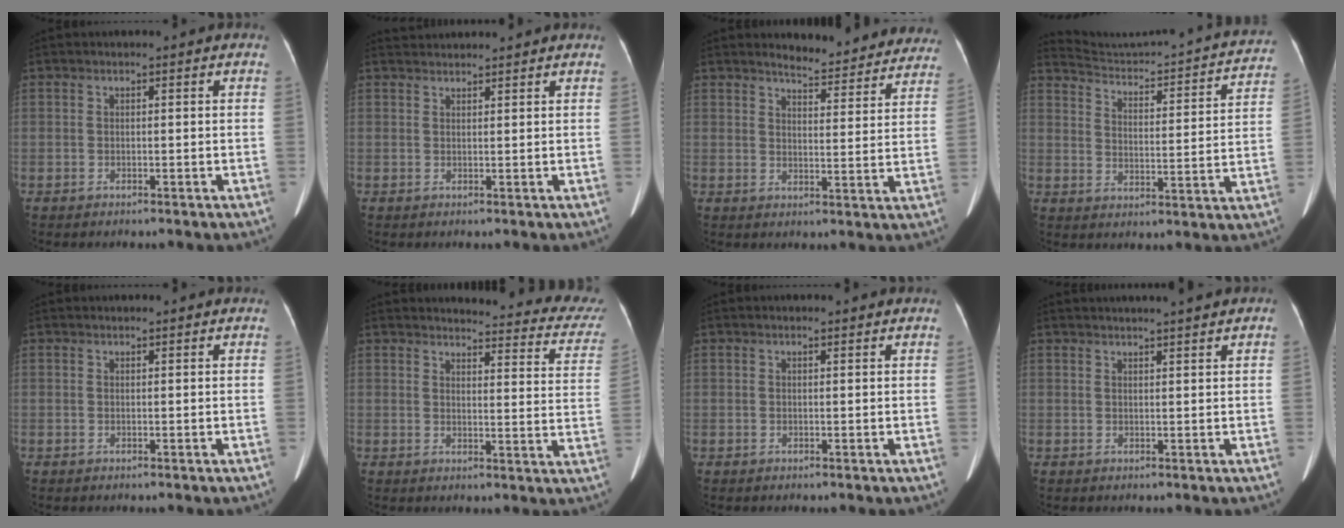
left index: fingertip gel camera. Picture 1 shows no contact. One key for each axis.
{"total": 2.7, "fx": 2.7, "fy": 0.3, "fz": 0.0, "tx": -0.006, "ty": 0.030, "tz": 0.048}
{"total": 13.9, "fx": 13.3, "fy": 2.7, "fz": 3.2, "tx": -0.017, "ty": -0.035, "tz": 0.139}
{"total": 20.5, "fx": 19.5, "fy": 1.9, "fz": 6.0, "tx": -0.085, "ty": -0.038, "tz": 0.249}
{"total": 1.4, "fx": 1.3, "fy": 0.2, "fz": 0.1, "tx": -0.012, "ty": 0.017, "tz": 0.016}
{"total": 19.8, "fx": 18.9, "fy": 3.5, "fz": 4.7, "tx": -0.027, "ty": -0.084, "tz": 0.180}
{"total": 1.2, "fx": 1.2, "fy": 0.1, "fz": 0.3, "tx": -0.015, "ty": 0.008, "tz": 0.014}
{"total": 1.9, "fx": 0.9, "fy": 0.0, "fz": 1.6, "tx": -0.034, "ty": 0.018, "tz": 0.018}